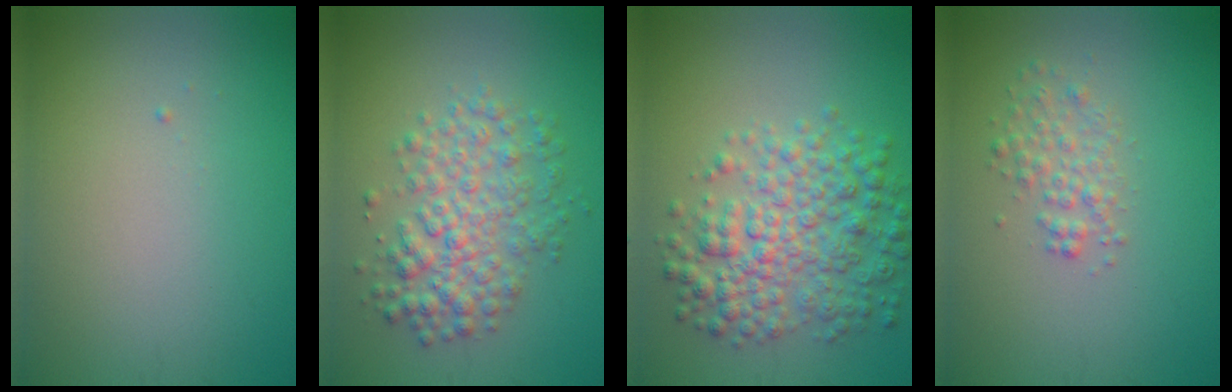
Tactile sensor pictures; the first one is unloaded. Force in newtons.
{"total": 4.8, "press": 4.8, "slide": 0.0}
{"total": 6.3, "press": 6.3, "slide": 0.1}
{"total": 2.0, "press": 2.0, "slide": 0.1}